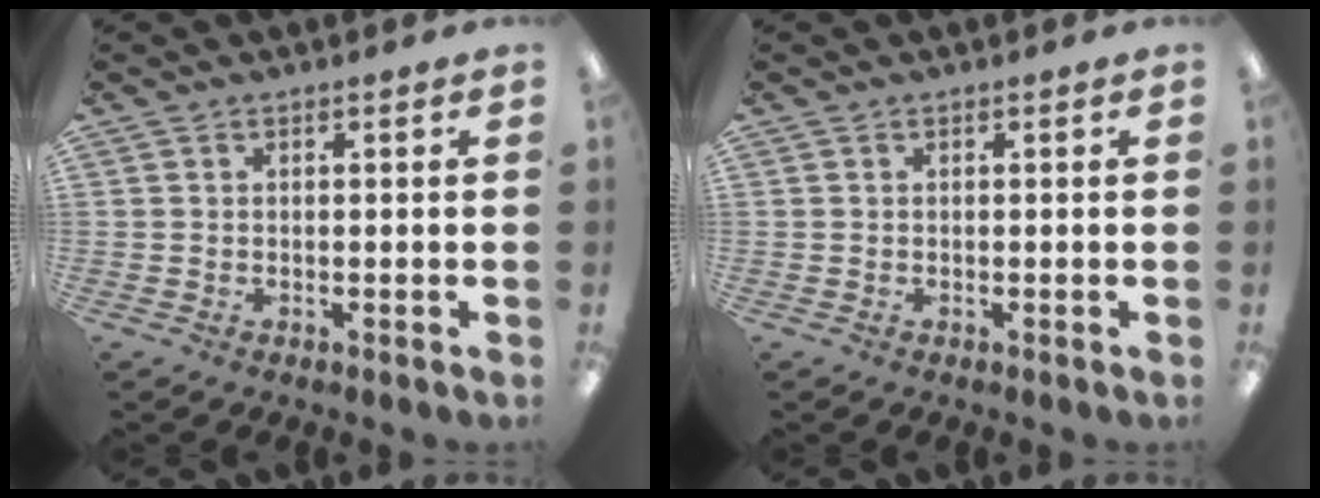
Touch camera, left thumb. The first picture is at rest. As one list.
[{"total": 0.0}]